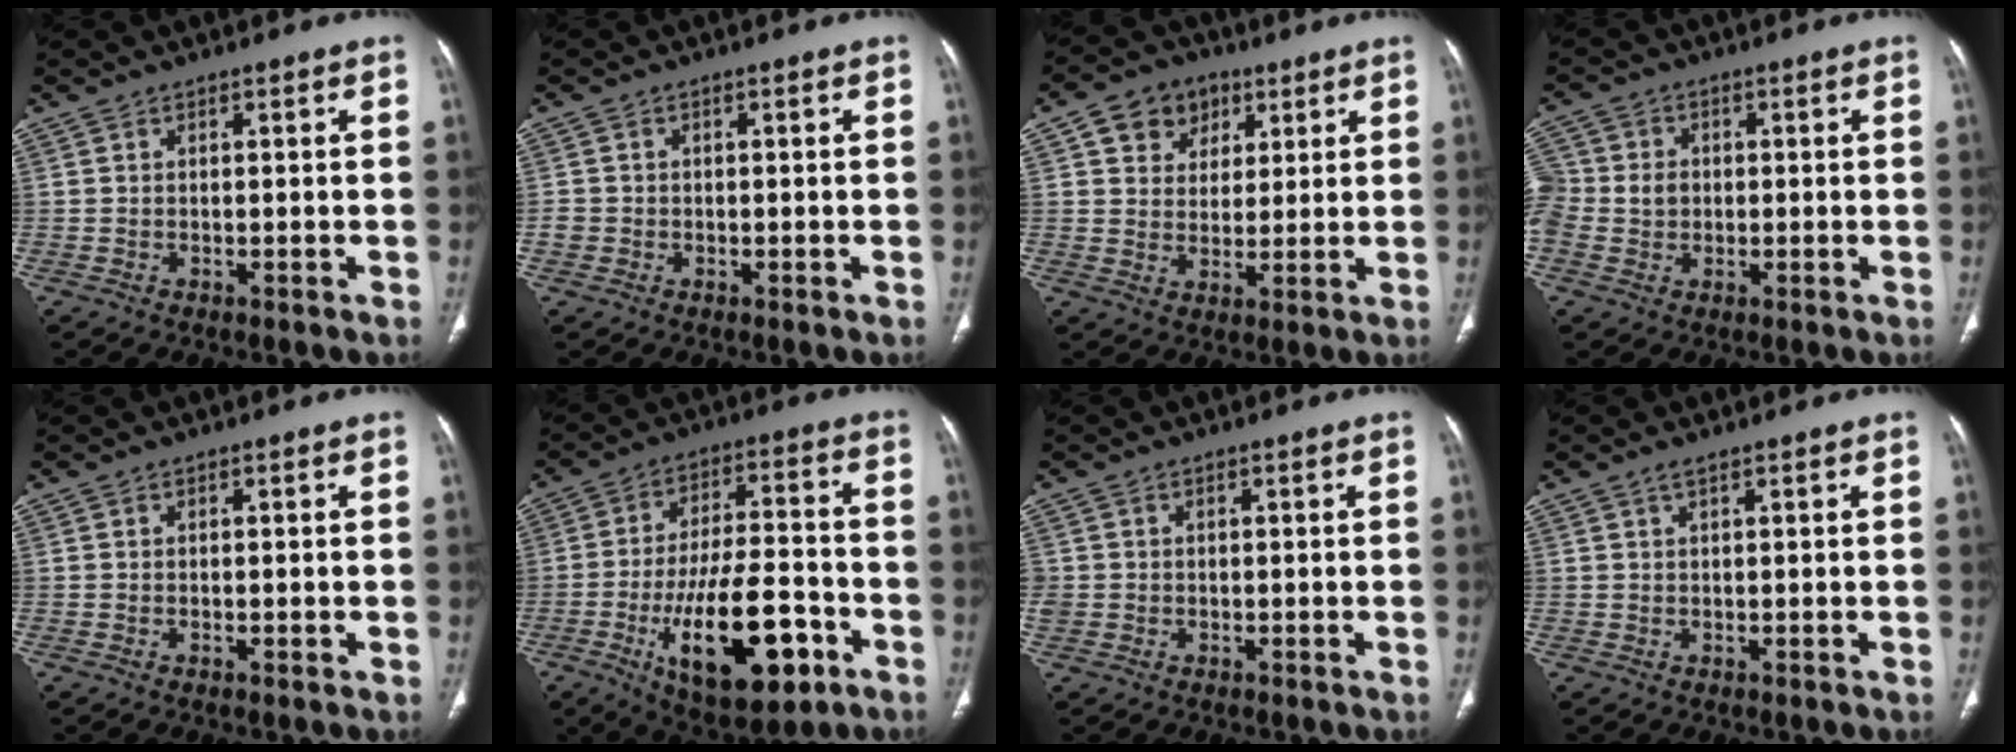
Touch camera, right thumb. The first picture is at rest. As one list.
[{"total": 1.7, "force": [-0.5, 1.6, 0.4], "torque": [-0.004, 0.005, -0.010]}, {"total": 8.9, "force": [3.9, 7.2, 3.4], "torque": [-0.019, -0.010, 0.062]}, {"total": 11.0, "force": [0.0, 9.4, 5.6], "torque": [-0.143, 0.024, 0.004]}, {"total": 0.7, "force": [-0.2, 0.2, 0.6], "torque": [-0.008, -0.001, -0.005]}, {"total": 20.4, "force": [-8.0, 8.4, 16.7], "torque": [-0.260, 0.032, -0.115]}, {"total": 1.9, "force": [-0.1, 1.8, 0.8], "torque": [-0.020, 0.006, 0.000]}, {"total": 0.9, "force": [0.6, 0.1, 0.6], "torque": [-0.014, 0.004, 0.012]}]